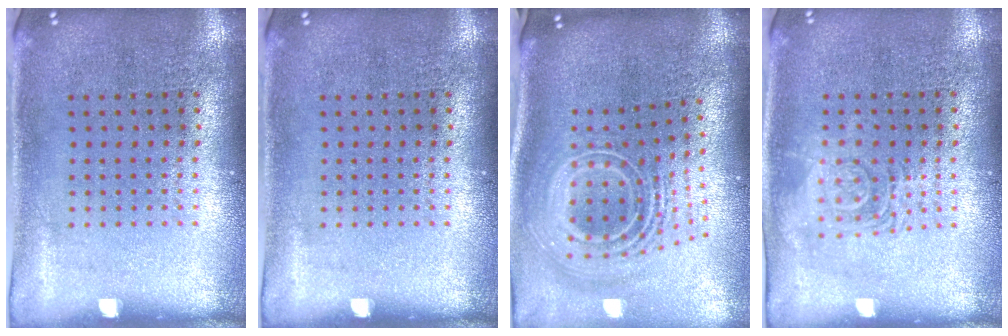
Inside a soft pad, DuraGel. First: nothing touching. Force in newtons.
{"total": 0.0}
{"total": 2.9, "press": 1.9, "slide": 2.1}
{"total": 1.6, "press": 1.6, "slide": 0.3}